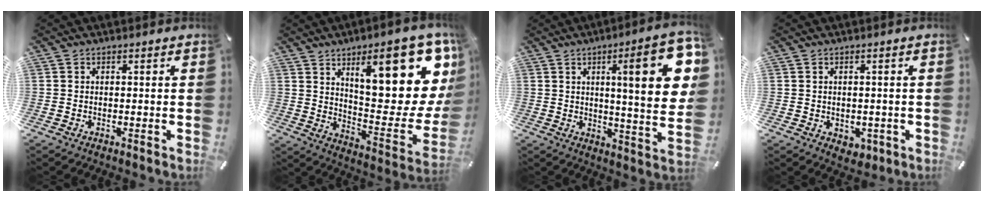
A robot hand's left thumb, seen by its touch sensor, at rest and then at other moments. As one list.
[{"total": 24.4, "force": [12.1, 9.1, 19.2], "torque": [-0.245, -0.091, 0.198]}, {"total": 20.3, "force": [6.7, 4.3, 18.7], "torque": [-0.268, -0.029, 0.084]}, {"total": 2.6, "force": [-0.7, 2.2, 1.1], "torque": [-0.011, 0.001, -0.013]}]